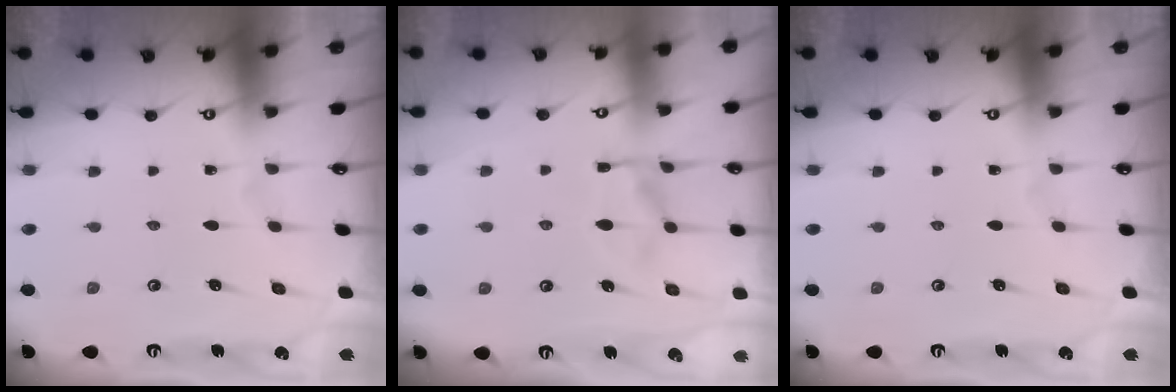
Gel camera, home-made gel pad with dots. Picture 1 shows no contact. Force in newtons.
{"total": 9.2, "press": 9.2, "slide": 1.2}
{"total": 0.0}